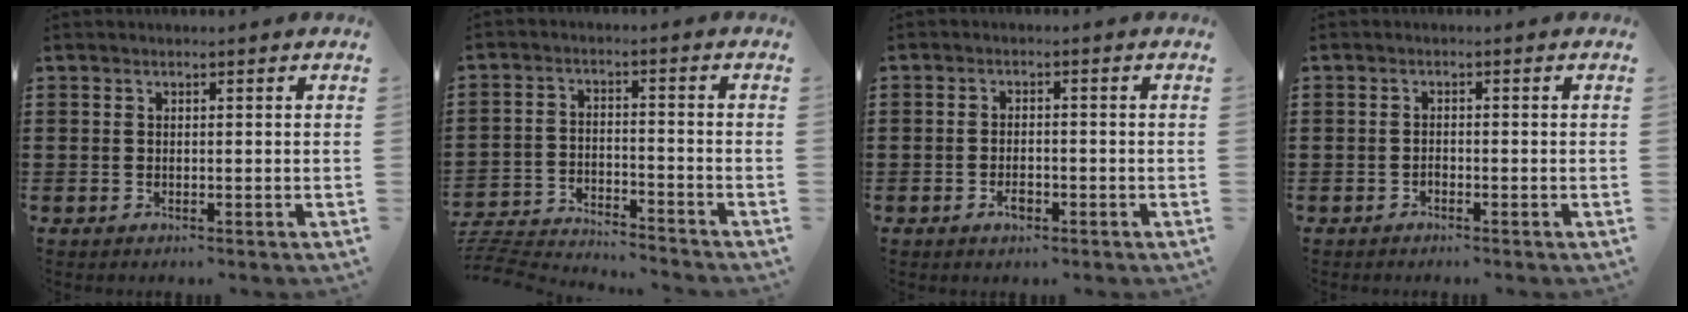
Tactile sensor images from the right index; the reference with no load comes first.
{"total": 4.4, "force": [-4.4, 0.1, 0.4], "torque": [-0.024, -0.004, -0.097]}
{"total": 2.5, "force": [-1.1, 1.2, 1.9], "torque": [-0.036, 0.004, -0.021]}
{"total": 0.7, "force": [-0.6, 0.3, 0.1], "torque": [-0.006, -0.002, -0.012]}